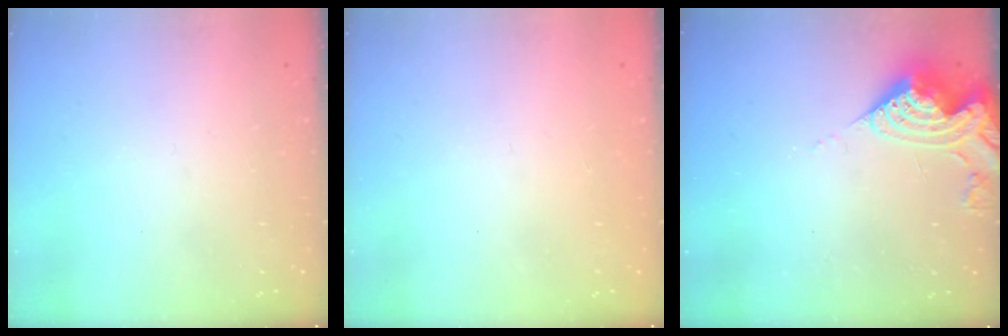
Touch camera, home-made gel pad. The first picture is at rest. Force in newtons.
{"total": 1.5, "press": 1.3, "slide": 0.9}
{"total": 10.3, "press": 10.3, "slide": 0.7}